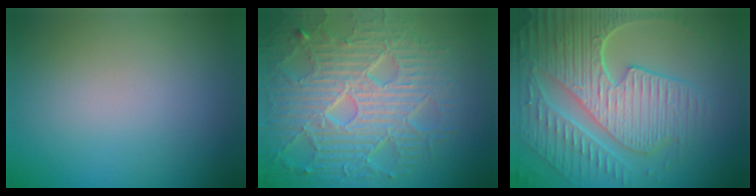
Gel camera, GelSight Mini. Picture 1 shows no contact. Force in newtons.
{"total": 8.9, "press": 6.2, "slide": 6.4}
{"total": 9.2, "press": 6.6, "slide": 6.4}